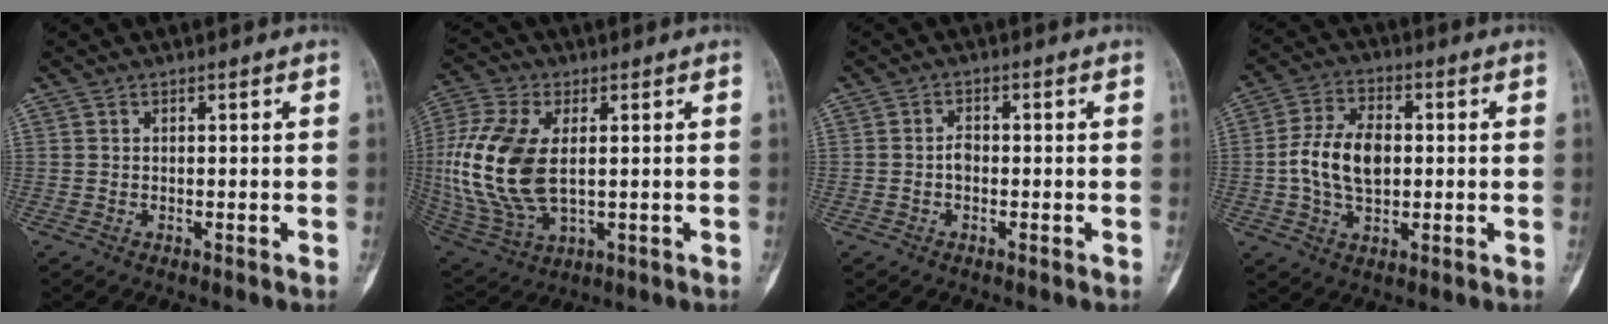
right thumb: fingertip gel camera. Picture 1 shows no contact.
{"total": 18.5, "force": [1.2, 10.4, 15.3], "torque": [-0.346, -0.010, 0.032]}
{"total": 2.0, "force": [-0.4, 1.4, 1.5], "torque": [-0.019, 0.006, -0.010]}
{"total": 11.2, "force": [-0.1, 7.0, 8.8], "torque": [-0.155, 0.013, -0.003]}